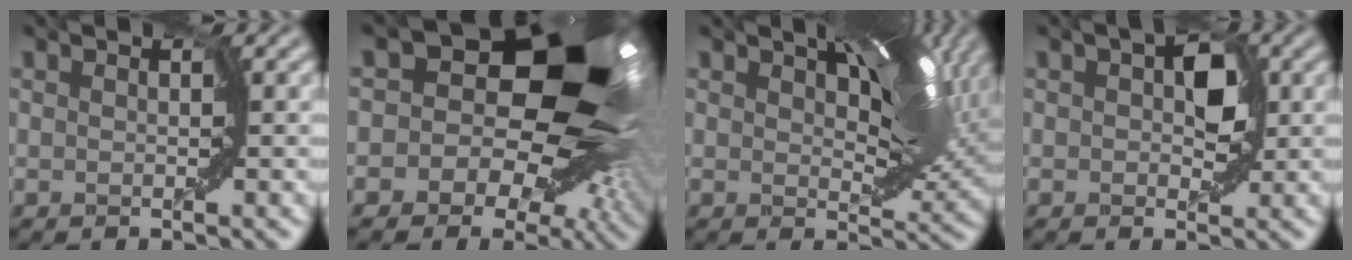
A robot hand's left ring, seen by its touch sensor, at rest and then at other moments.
{"total": 19.4, "force": [3.9, 13.2, 13.7], "torque": [-0.171, 0.047, 0.030]}
{"total": 8.5, "force": [3.6, 3.4, 6.8], "torque": [-0.111, 0.006, 0.058]}
{"total": 2.7, "force": [0.5, 1.5, 2.1], "torque": [-0.027, 0.001, 0.007]}